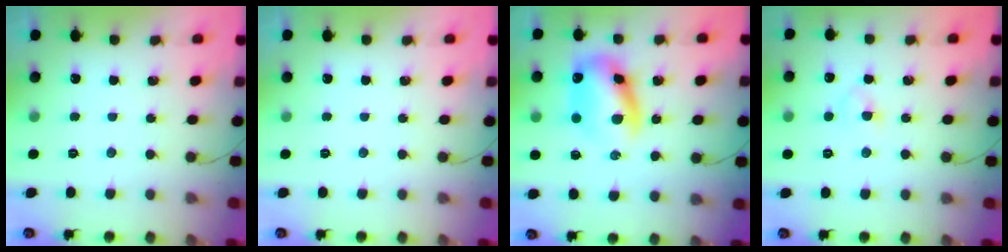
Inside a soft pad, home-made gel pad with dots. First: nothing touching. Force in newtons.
{"total": 0.0}
{"total": 11.7, "press": 11.3, "slide": 3.0}
{"total": 3.2, "press": 3.0, "slide": 1.2}